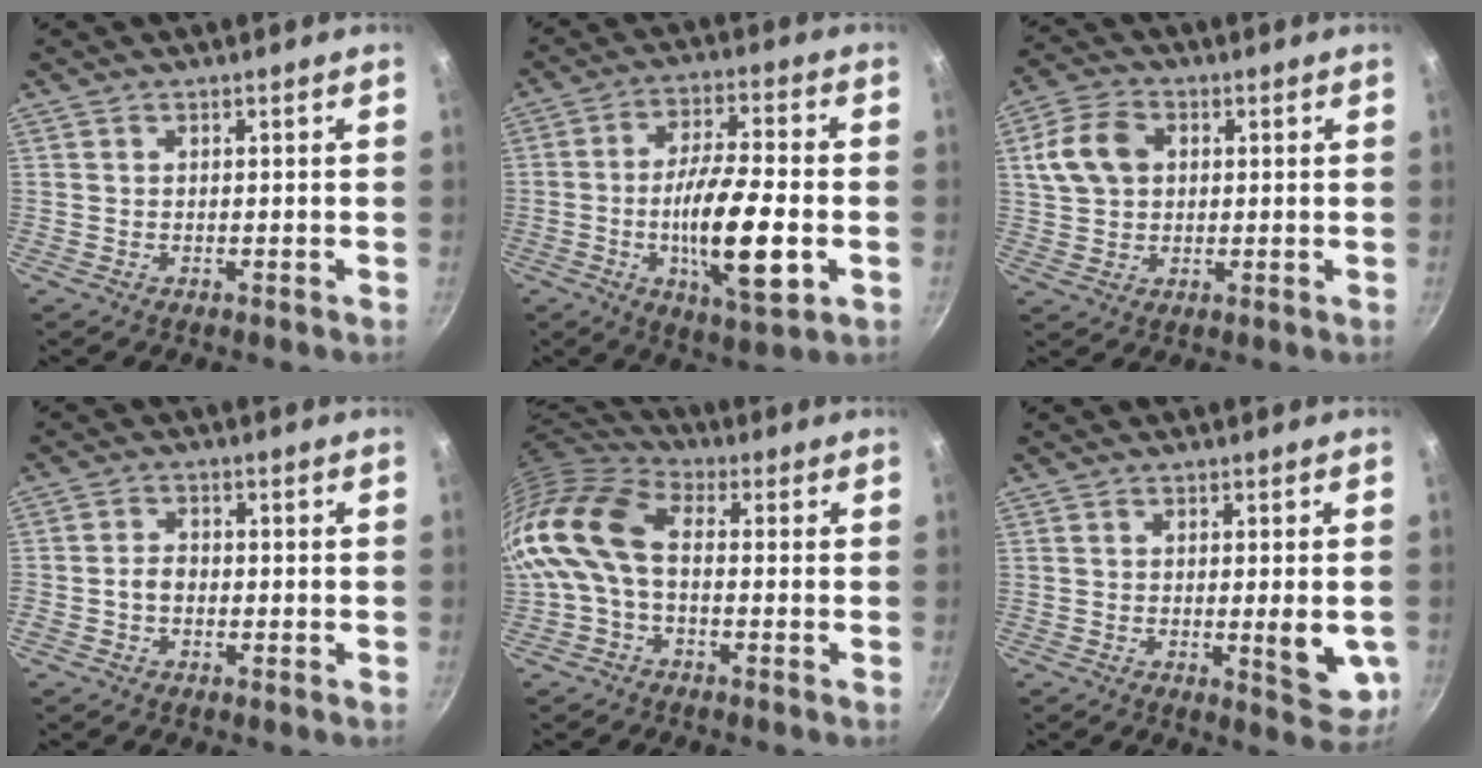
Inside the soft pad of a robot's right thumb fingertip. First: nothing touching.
{"total": 16.8, "force": [-3.7, 4.9, 15.7], "torque": [-0.272, 0.012, -0.066]}
{"total": 9.2, "force": [2.0, 6.8, 5.8], "torque": [-0.099, 0.010, 0.030]}
{"total": 2.7, "force": [-0.8, 2.0, 1.6], "torque": [-0.023, 0.017, -0.019]}
{"total": 14.1, "force": [-1.0, 8.4, 11.2], "torque": [-0.228, 0.026, -0.037]}
{"total": 7.3, "force": [-1.0, 1.9, 7.0], "torque": [-0.088, -0.013, -0.009]}